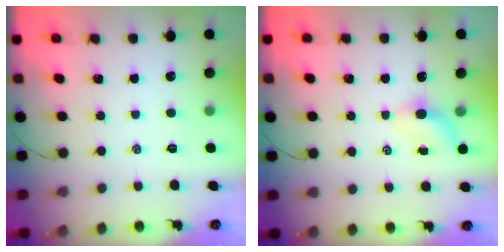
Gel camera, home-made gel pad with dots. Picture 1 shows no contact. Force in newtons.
{"total": 3.6, "press": 3.4, "slide": 1.3}